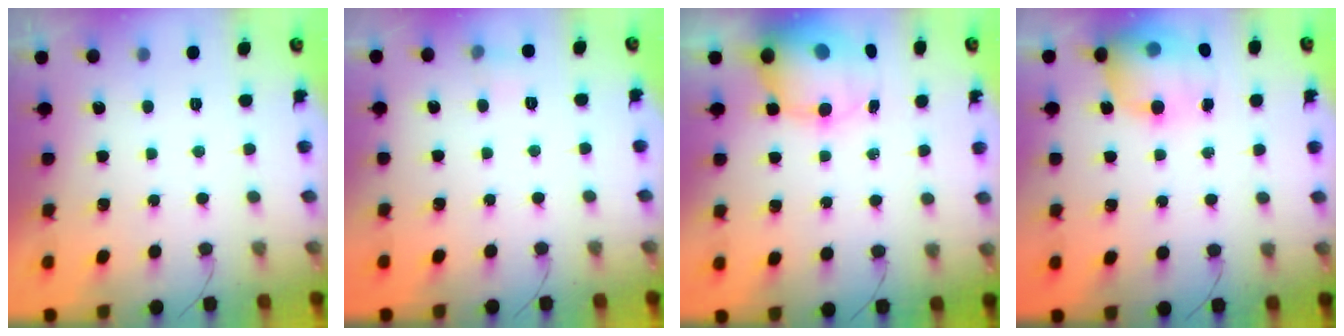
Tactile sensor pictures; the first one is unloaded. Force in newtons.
{"total": 4.1, "press": 3.9, "slide": 1.2}
{"total": 13.2, "press": 12.8, "slide": 3.1}
{"total": 14.5, "press": 14.2, "slide": 3.3}